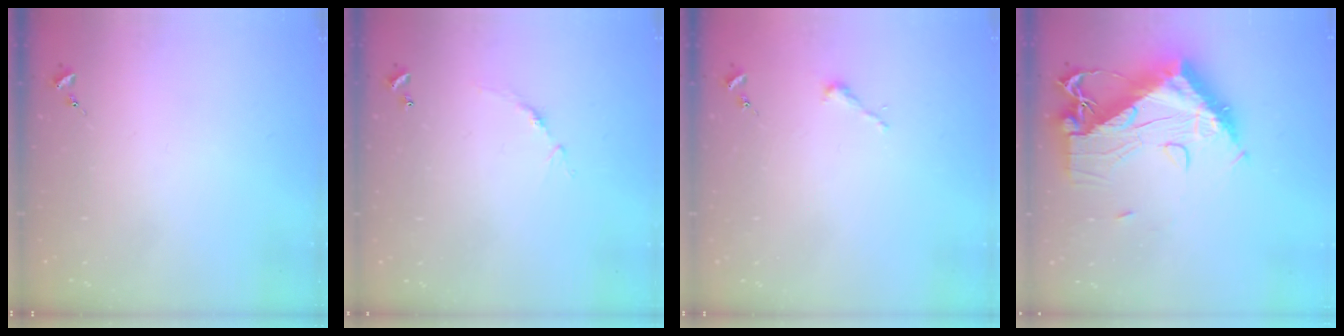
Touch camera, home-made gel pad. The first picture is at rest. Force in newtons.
{"total": 5.1, "press": 5.1, "slide": 0.4}
{"total": 2.5, "press": 2.5, "slide": 0.2}
{"total": 18.2, "press": 18.1, "slide": 1.9}